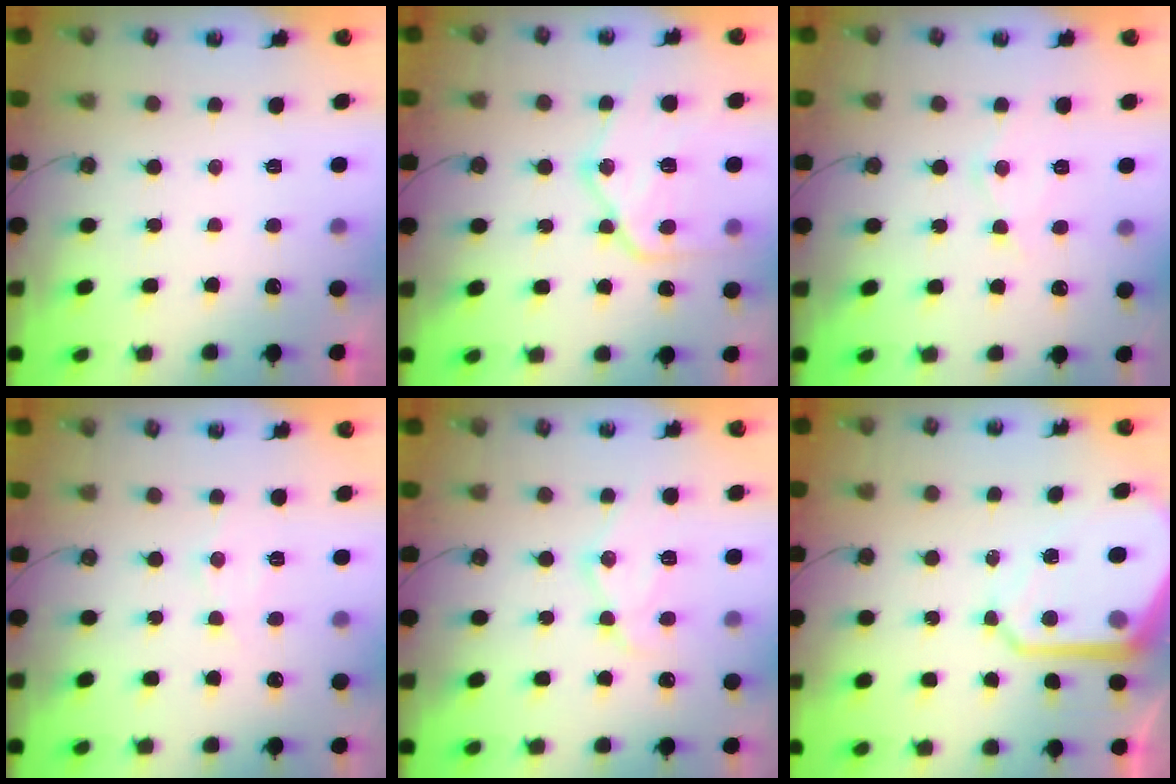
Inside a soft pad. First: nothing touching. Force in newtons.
{"total": 18.6, "press": 18.6, "slide": 1.8}
{"total": 8.2, "press": 8.1, "slide": 0.6}
{"total": 6.1, "press": 6.1, "slide": 0.4}
{"total": 12.4, "press": 12.3, "slide": 1.0}
{"total": 12.7, "press": 12.7, "slide": 1.1}